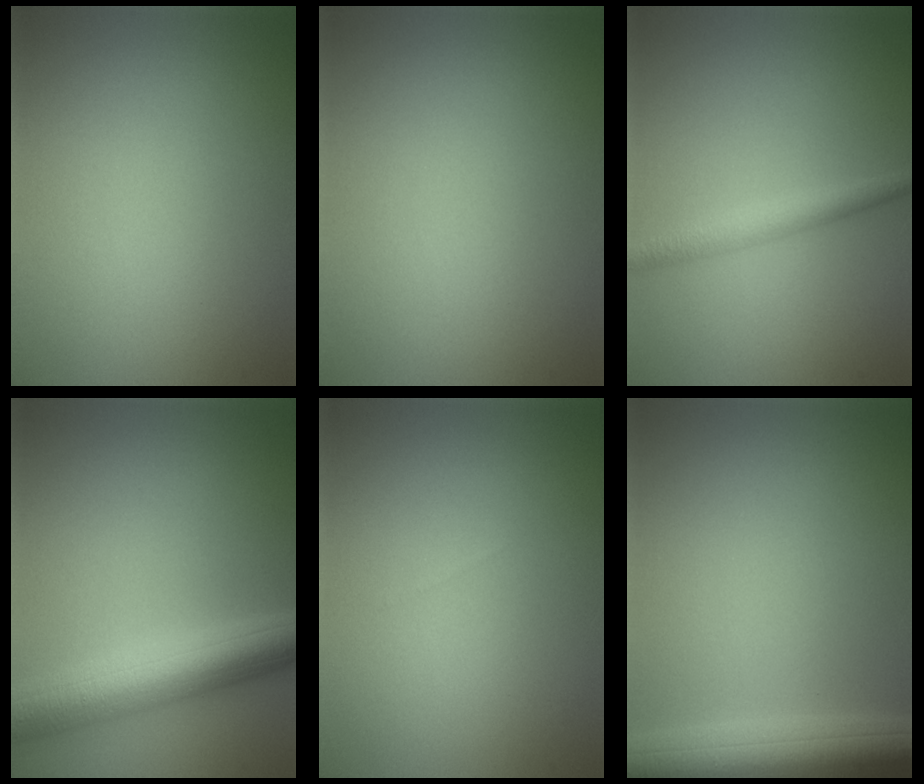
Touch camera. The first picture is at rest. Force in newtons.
{"total": 0.0}
{"total": 2.2, "press": 2.2, "slide": 0.0}
{"total": 7.2, "press": 7.2, "slide": 0.2}
{"total": 0.0}
{"total": 7.4, "press": 7.4, "slide": 0.4}